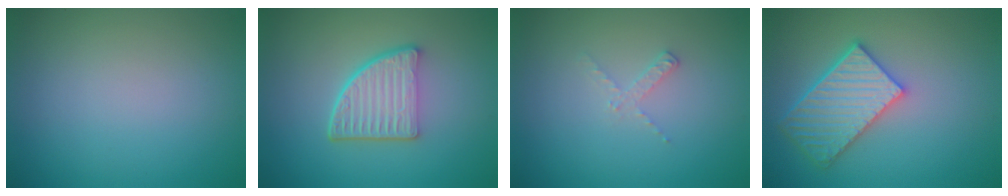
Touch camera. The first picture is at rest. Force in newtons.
{"total": 5.2, "press": 3.6, "slide": 3.7}
{"total": 1.1, "press": 1.1, "slide": 0.2}
{"total": 5.2, "press": 4.6, "slide": 2.4}